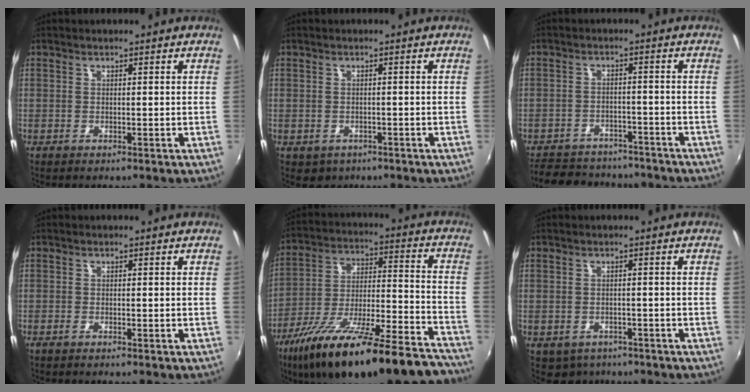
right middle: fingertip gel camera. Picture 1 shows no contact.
{"total": 2.4, "force": [-0.9, 2.1, 0.7], "torque": [-0.020, -0.005, -0.008]}
{"total": 15.3, "force": [-12.9, 6.4, 5.1], "torque": [-0.126, 0.015, -0.177]}
{"total": 0.9, "force": [-0.8, 0.1, 0.4], "torque": [-0.009, -0.003, -0.016]}
{"total": 28.9, "force": [-22.2, 6.5, 17.3], "torque": [-0.280, -0.044, -0.332]}
{"total": 3.9, "force": [-2.5, 2.9, 0.9], "torque": [-0.026, -0.009, -0.030]}